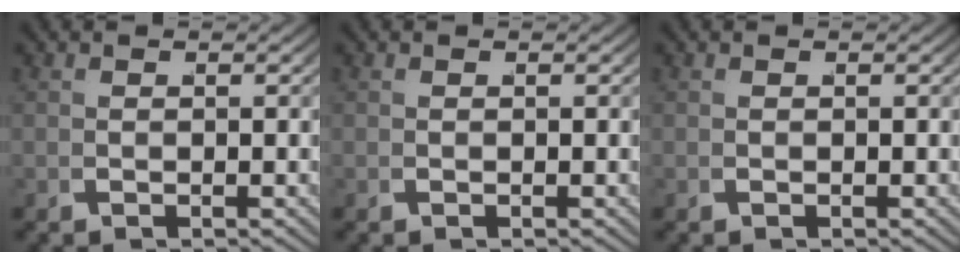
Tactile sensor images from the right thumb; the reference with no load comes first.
{"total": 0.0}
{"total": 0.0}